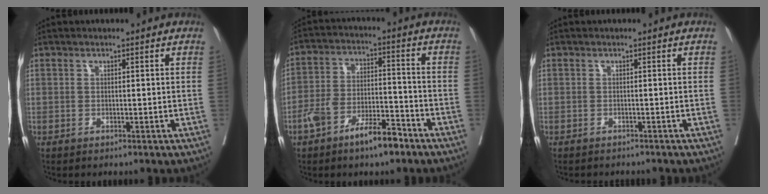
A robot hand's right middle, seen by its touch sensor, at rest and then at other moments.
{"total": 8.9, "force": [-5.9, 2.9, 6.1], "torque": [-0.118, 0.019, -0.100]}
{"total": 3.6, "force": [-3.3, 0.9, 0.9], "torque": [-0.016, -0.005, -0.041]}